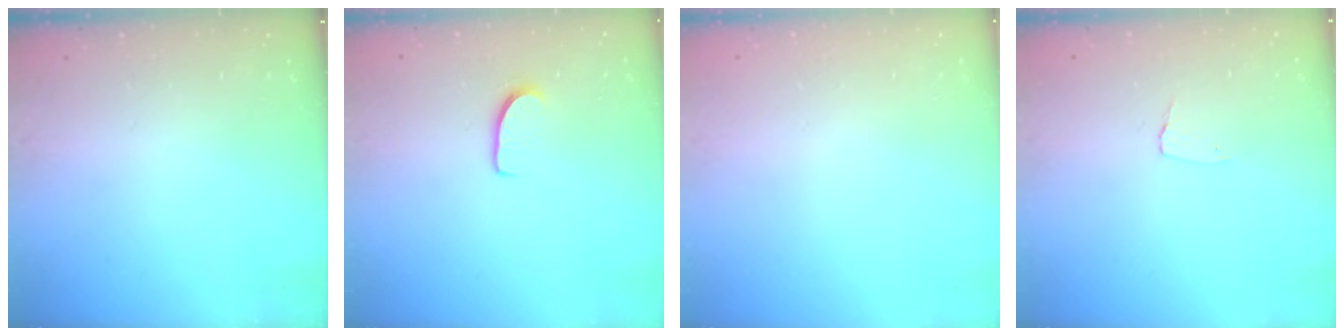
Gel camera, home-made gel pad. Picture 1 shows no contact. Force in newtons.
{"total": 5.8, "press": 5.7, "slide": 0.5}
{"total": 0.0}
{"total": 2.6, "press": 2.6, "slide": 0.2}